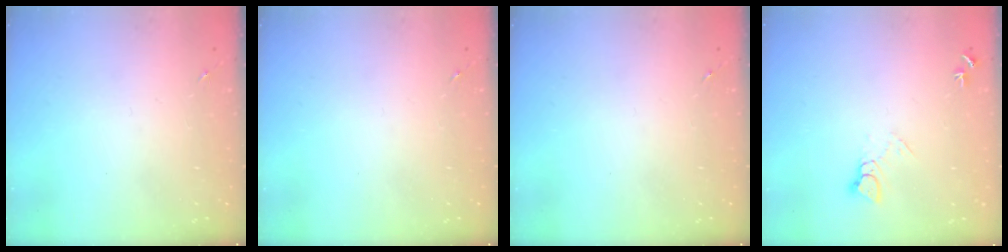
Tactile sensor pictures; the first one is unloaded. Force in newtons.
{"total": 0.0}
{"total": 0.0}
{"total": 4.5, "press": 4.5, "slide": 0.3}